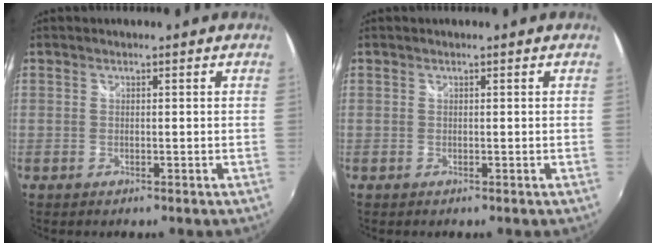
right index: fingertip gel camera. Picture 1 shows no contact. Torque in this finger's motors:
{"motor_torque": [0.00, 0.00, 0.00, 0.00]}